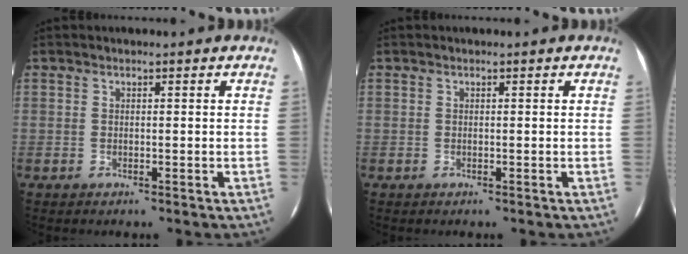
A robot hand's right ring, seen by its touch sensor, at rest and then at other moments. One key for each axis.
{"total": 0.0}